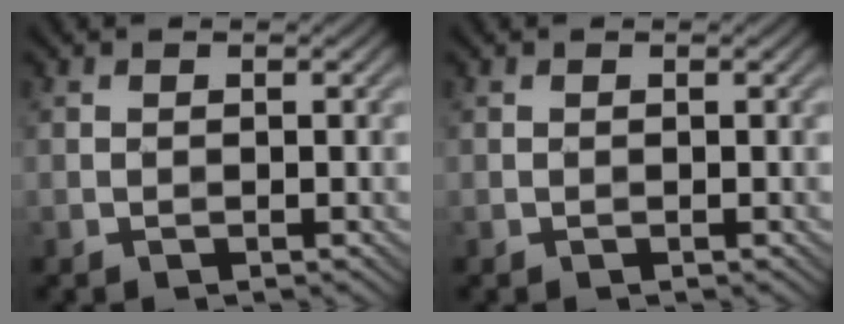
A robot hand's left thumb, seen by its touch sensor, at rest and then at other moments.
{"total": 0.0}